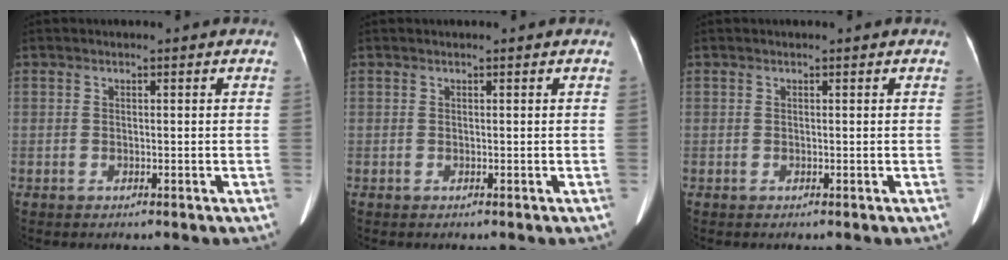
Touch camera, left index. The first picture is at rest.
{"total": 0.0}
{"total": 0.0}